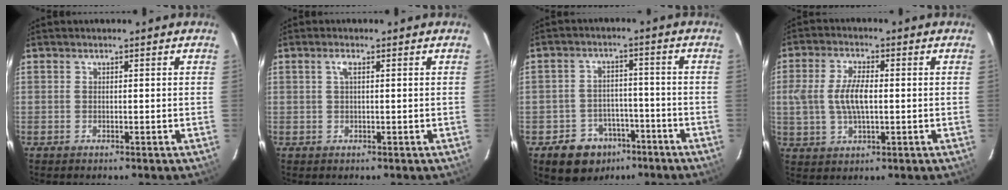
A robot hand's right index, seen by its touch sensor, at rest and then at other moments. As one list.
[{"total": 1.4, "force": [0.4, 0.1, 1.3], "torque": [-0.026, 0.005, 0.005]}, {"total": 9.4, "force": [-5.7, 7.1, 2.3], "torque": [-0.056, 0.029, -0.067]}, {"total": 7.7, "force": [-0.1, 3.4, 6.9], "torque": [-0.140, 0.005, 0.002]}]